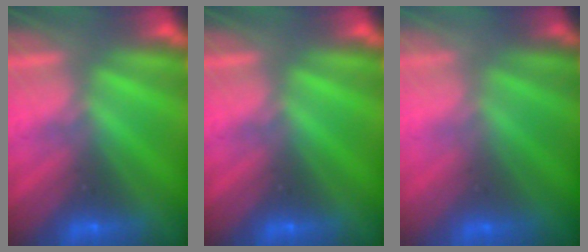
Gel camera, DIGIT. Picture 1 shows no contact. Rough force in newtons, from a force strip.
{"total": 0.0}
{"total": 2.9}